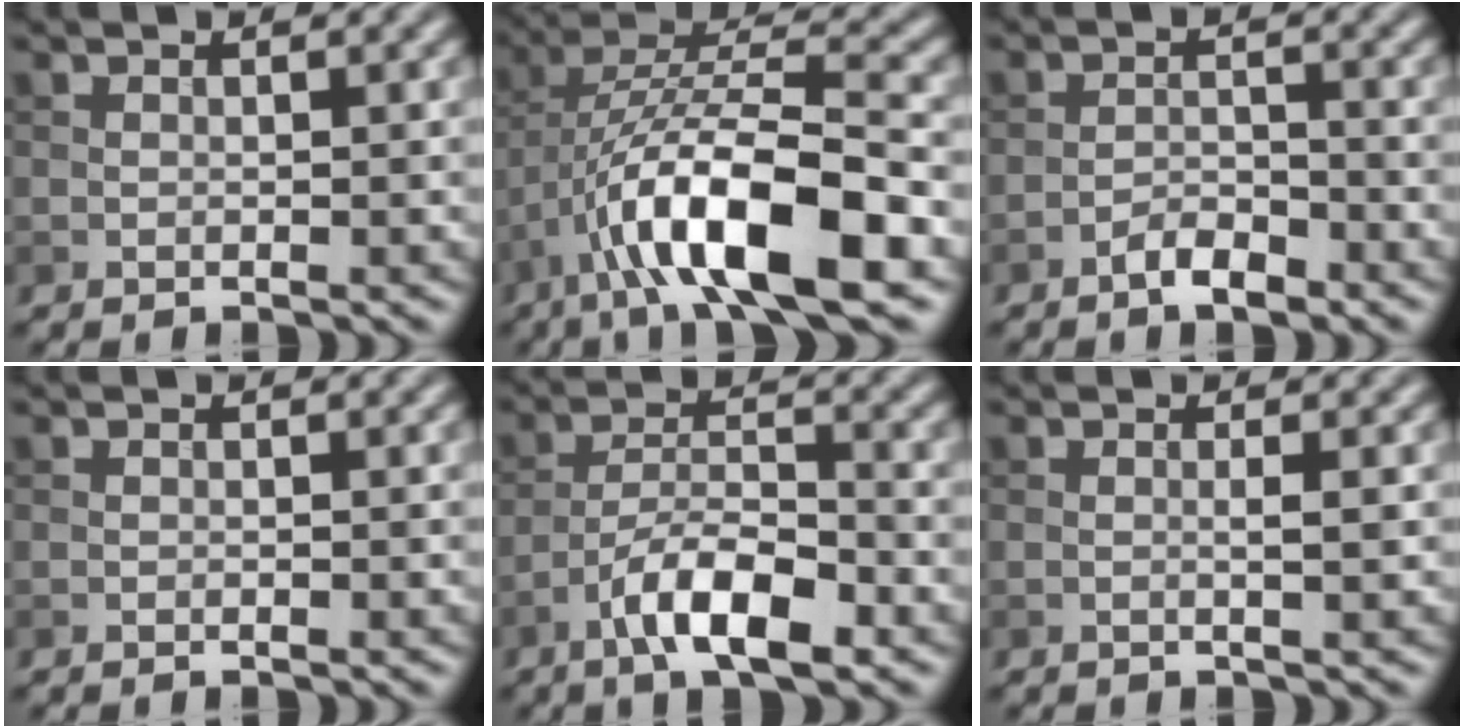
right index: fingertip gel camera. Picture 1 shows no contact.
{"total": 12.2, "force": [-5.6, 3.4, 10.3], "torque": [-0.183, 0.012, -0.098]}
{"total": 2.4, "force": [-1.8, 0.8, 1.4], "torque": [-0.020, 0.007, -0.035]}
{"total": 0.0}
{"total": 6.5, "force": [-3.8, 2.0, 4.9], "torque": [-0.084, 0.009, -0.071]}
{"total": 1.2, "force": [0.0, 0.2, 1.2], "torque": [-0.015, 0.002, -0.004]}